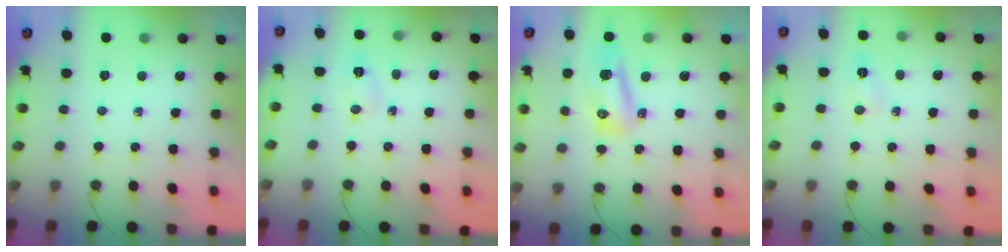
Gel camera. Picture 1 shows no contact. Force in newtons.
{"total": 3.0, "press": 1.8, "slide": 2.4}
{"total": 14.0, "press": 10.4, "slide": 9.4}
{"total": 2.9, "press": 2.9, "slide": 0.4}